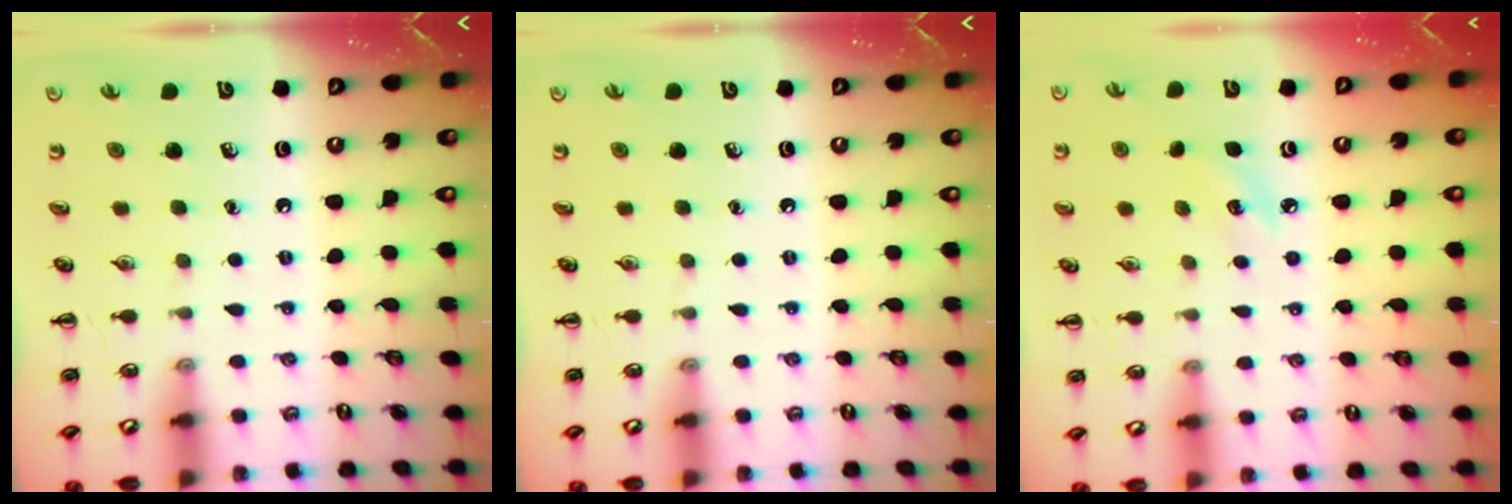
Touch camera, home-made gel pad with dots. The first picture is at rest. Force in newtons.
{"total": 0.0}
{"total": 5.8, "press": 5.6, "slide": 1.5}